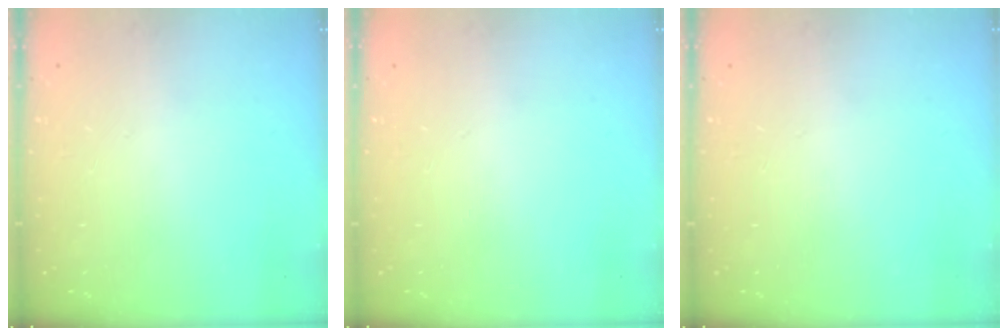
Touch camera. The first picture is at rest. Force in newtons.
{"total": 0.0}
{"total": 0.0}